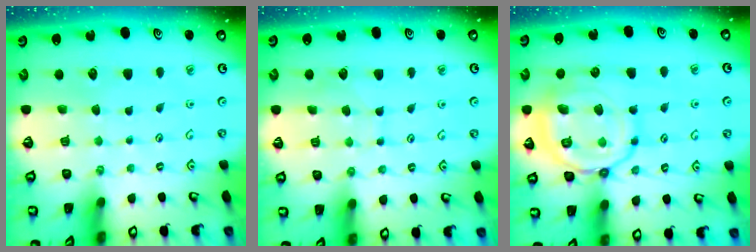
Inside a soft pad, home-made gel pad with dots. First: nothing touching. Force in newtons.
{"total": 3.8, "press": 3.8, "slide": 0.4}
{"total": 16.1, "press": 16.1, "slide": 1.5}